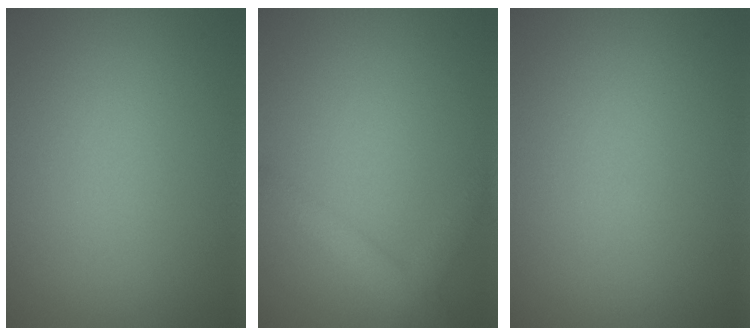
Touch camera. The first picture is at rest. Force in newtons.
{"total": 2.7, "press": 2.7, "slide": 0.2}
{"total": 0.0}